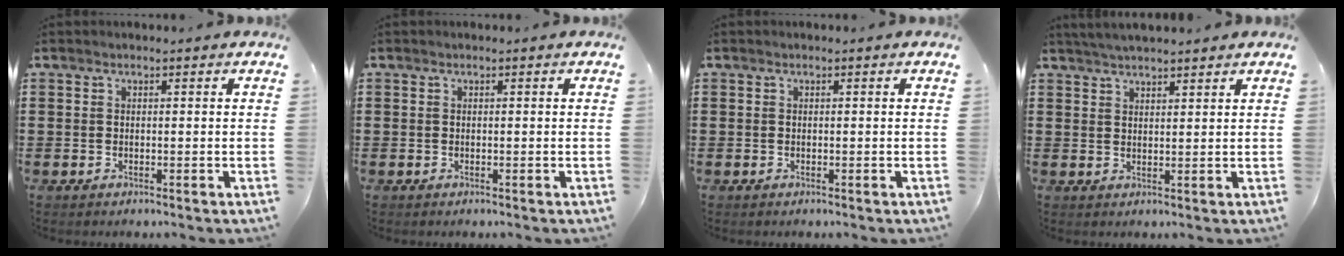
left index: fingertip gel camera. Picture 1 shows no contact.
{"total": 0.0}
{"total": 0.0}
{"total": 3.0, "force": [2.9, 0.1, 0.8], "torque": [-0.023, -0.001, 0.054]}